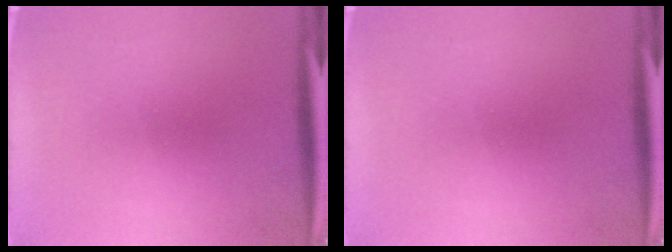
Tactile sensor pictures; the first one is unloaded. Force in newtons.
{"total": 0.0}